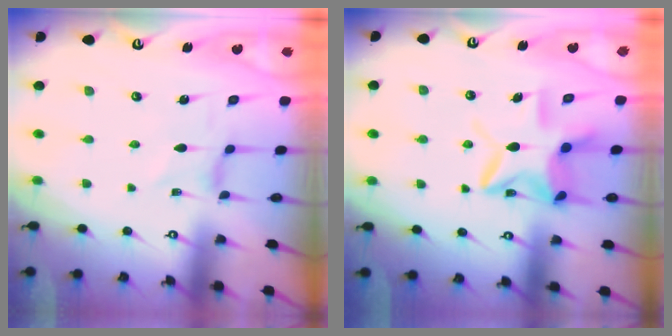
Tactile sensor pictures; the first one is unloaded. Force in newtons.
{"total": 12.2, "press": 12.1, "slide": 1.2}